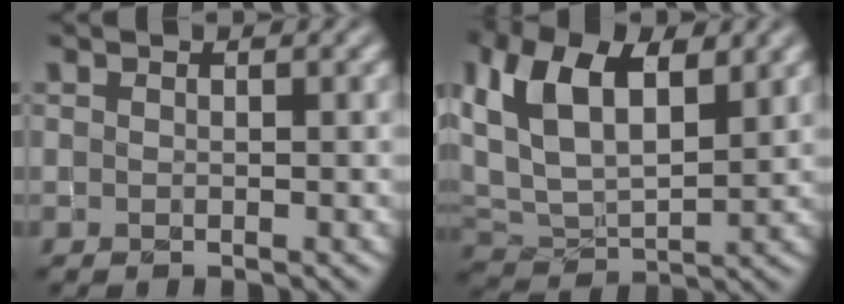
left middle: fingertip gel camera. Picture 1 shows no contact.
{"total": 9.2, "force": [3.9, 4.8, 6.8], "torque": [-0.150, 0.013, 0.065]}